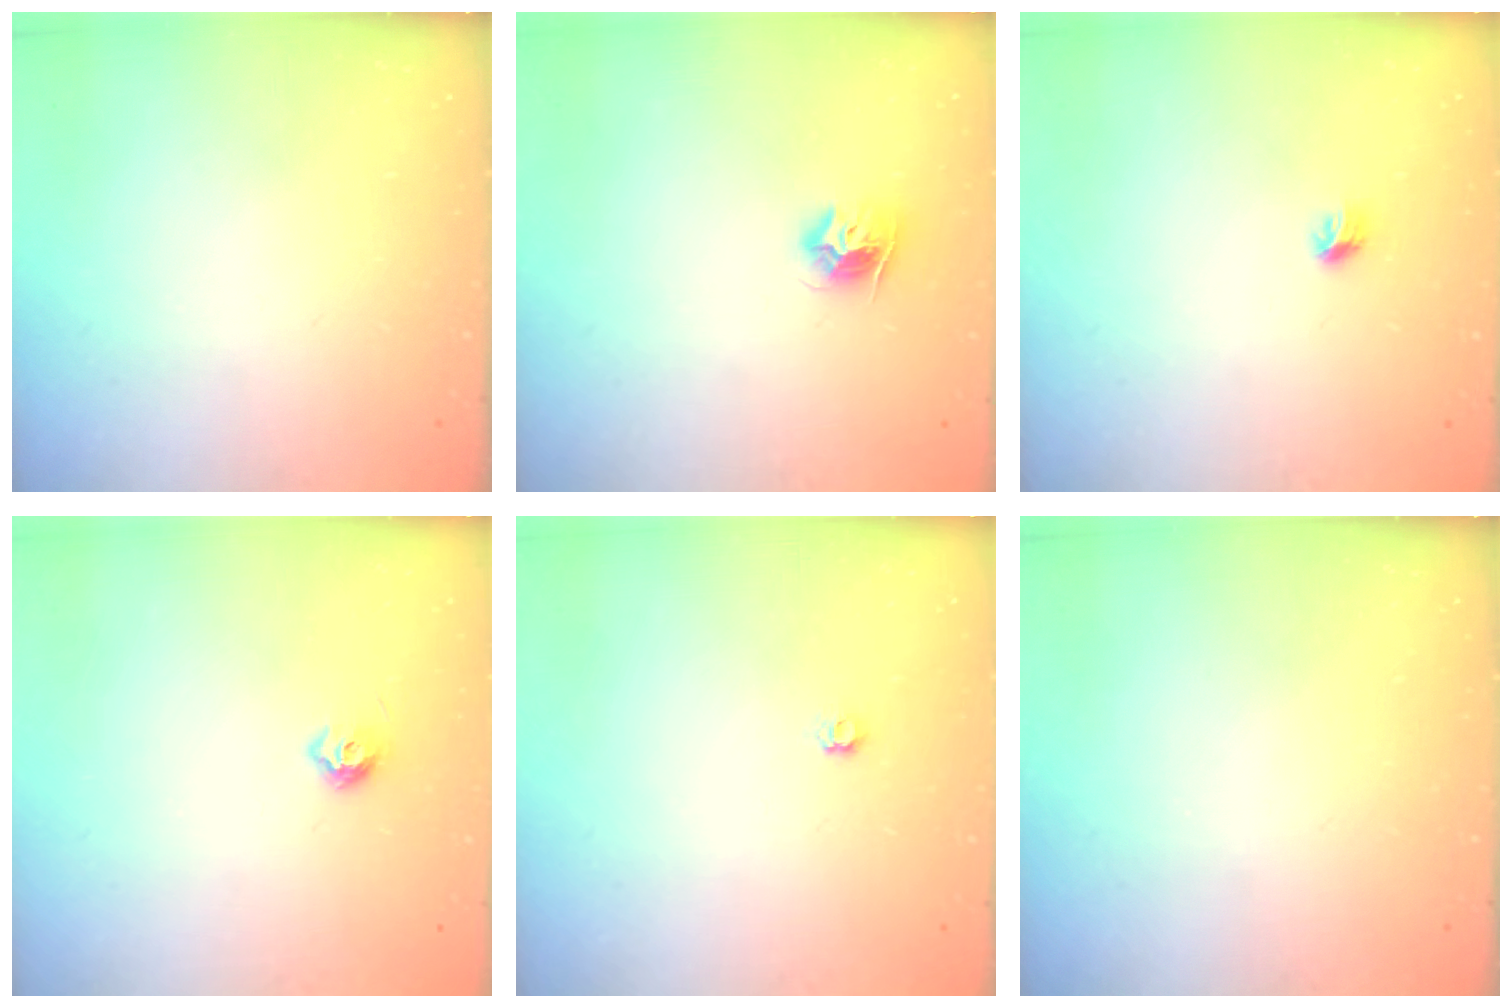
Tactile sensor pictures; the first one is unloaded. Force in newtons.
{"total": 8.7, "press": 8.6, "slide": 0.4}
{"total": 4.2, "press": 4.1, "slide": 1.0}
{"total": 6.1, "press": 6.0, "slide": 0.9}
{"total": 3.5, "press": 3.5, "slide": 0.4}
{"total": 0.0}